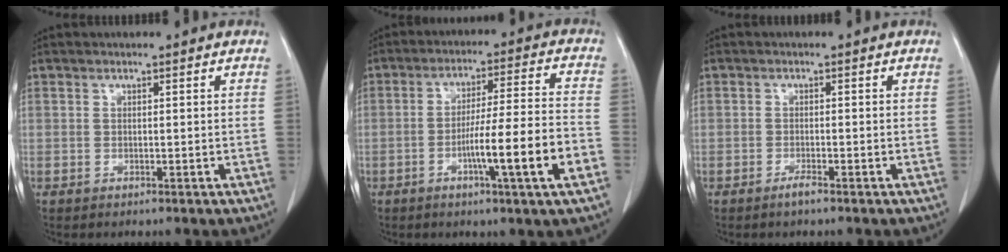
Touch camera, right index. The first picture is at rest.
{"total": 12.3, "force": [-4.3, -0.6, 11.5], "torque": [-0.186, 0.000, -0.070]}
{"total": 1.2, "force": [-1.0, 0.1, 0.6], "torque": [-0.013, 0.000, -0.018]}